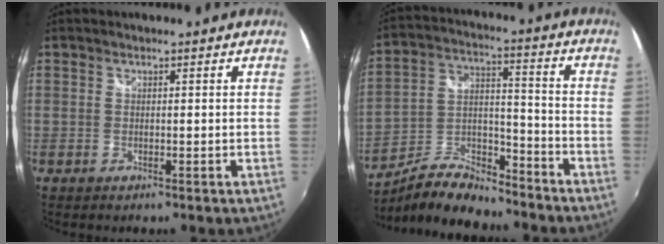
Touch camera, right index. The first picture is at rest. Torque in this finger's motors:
{"motor_torque": [-0.06, -0.23, 0.04, 0.01]}